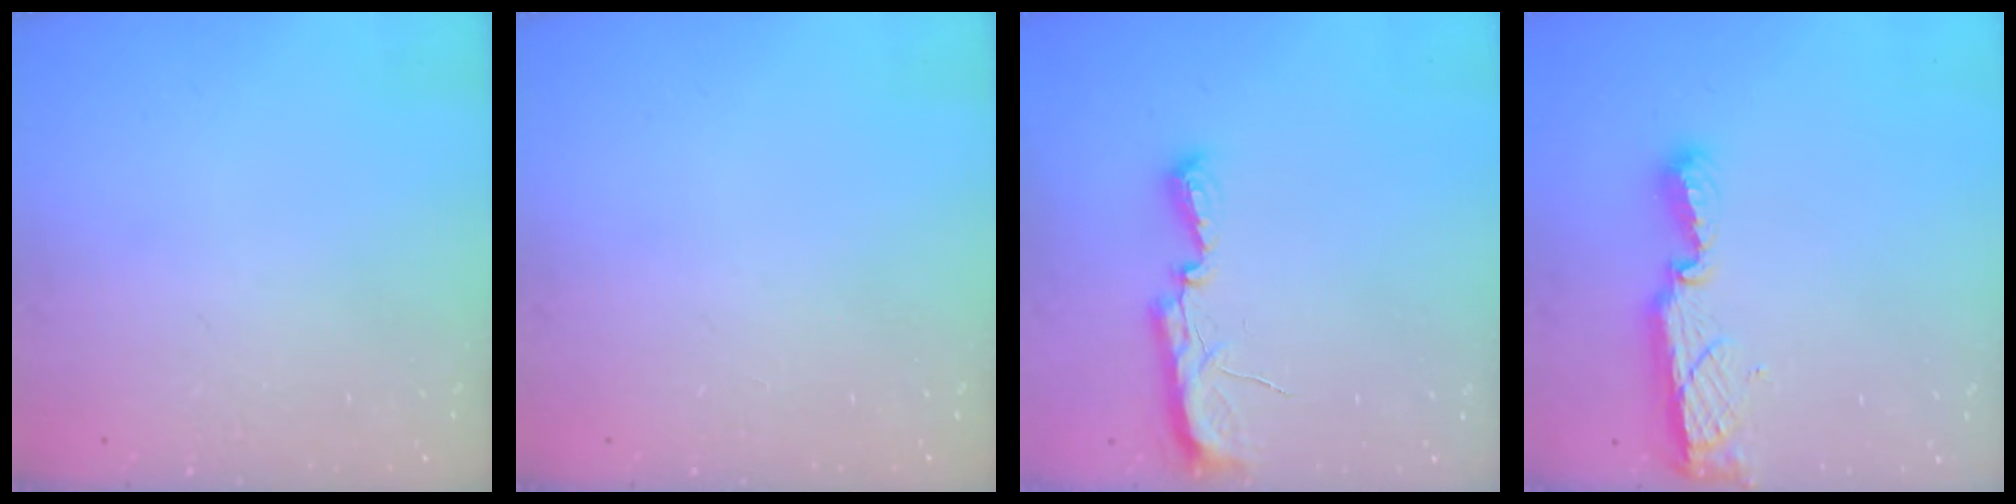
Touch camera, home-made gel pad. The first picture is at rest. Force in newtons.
{"total": 0.0}
{"total": 7.4, "press": 7.4, "slide": 0.7}
{"total": 8.3, "press": 8.3, "slide": 0.7}